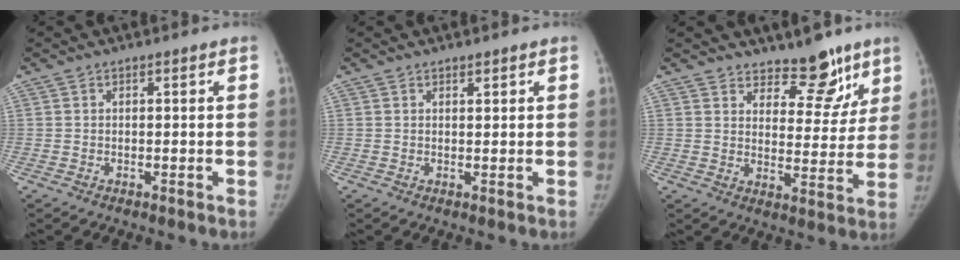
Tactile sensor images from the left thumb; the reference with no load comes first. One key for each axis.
{"total": 1.0, "fx": 0.8, "fy": 0.4, "fz": 0.5, "tx": -0.002, "ty": -0.005, "tz": 0.012}
{"total": 10.2, "fx": 7.8, "fy": 4.8, "fz": 4.5, "tx": -0.013, "ty": -0.054, "tz": 0.116}